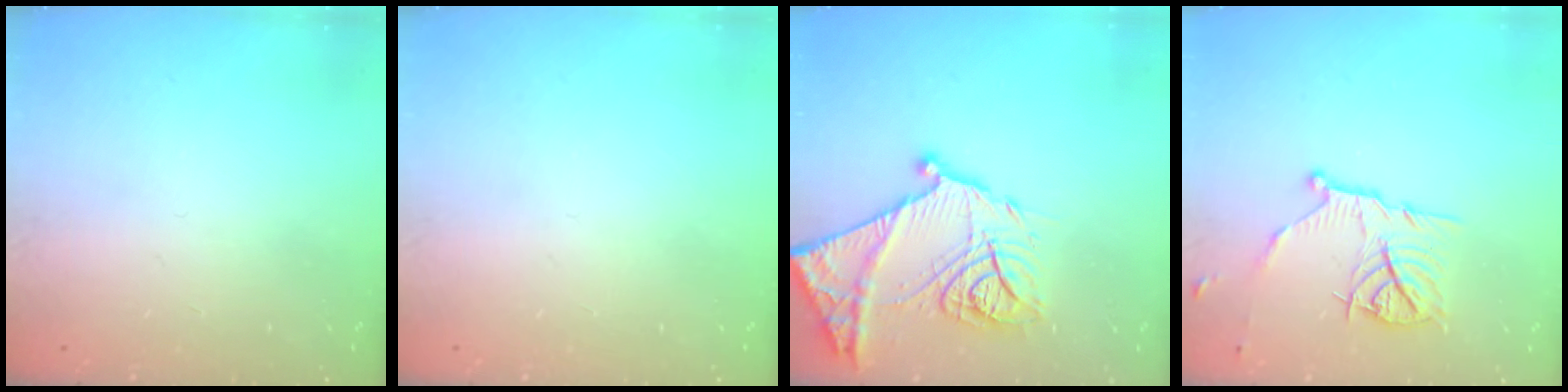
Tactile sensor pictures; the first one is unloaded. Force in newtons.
{"total": 0.0}
{"total": 20.5, "press": 20.5, "slide": 1.8}
{"total": 11.2, "press": 11.2, "slide": 0.8}